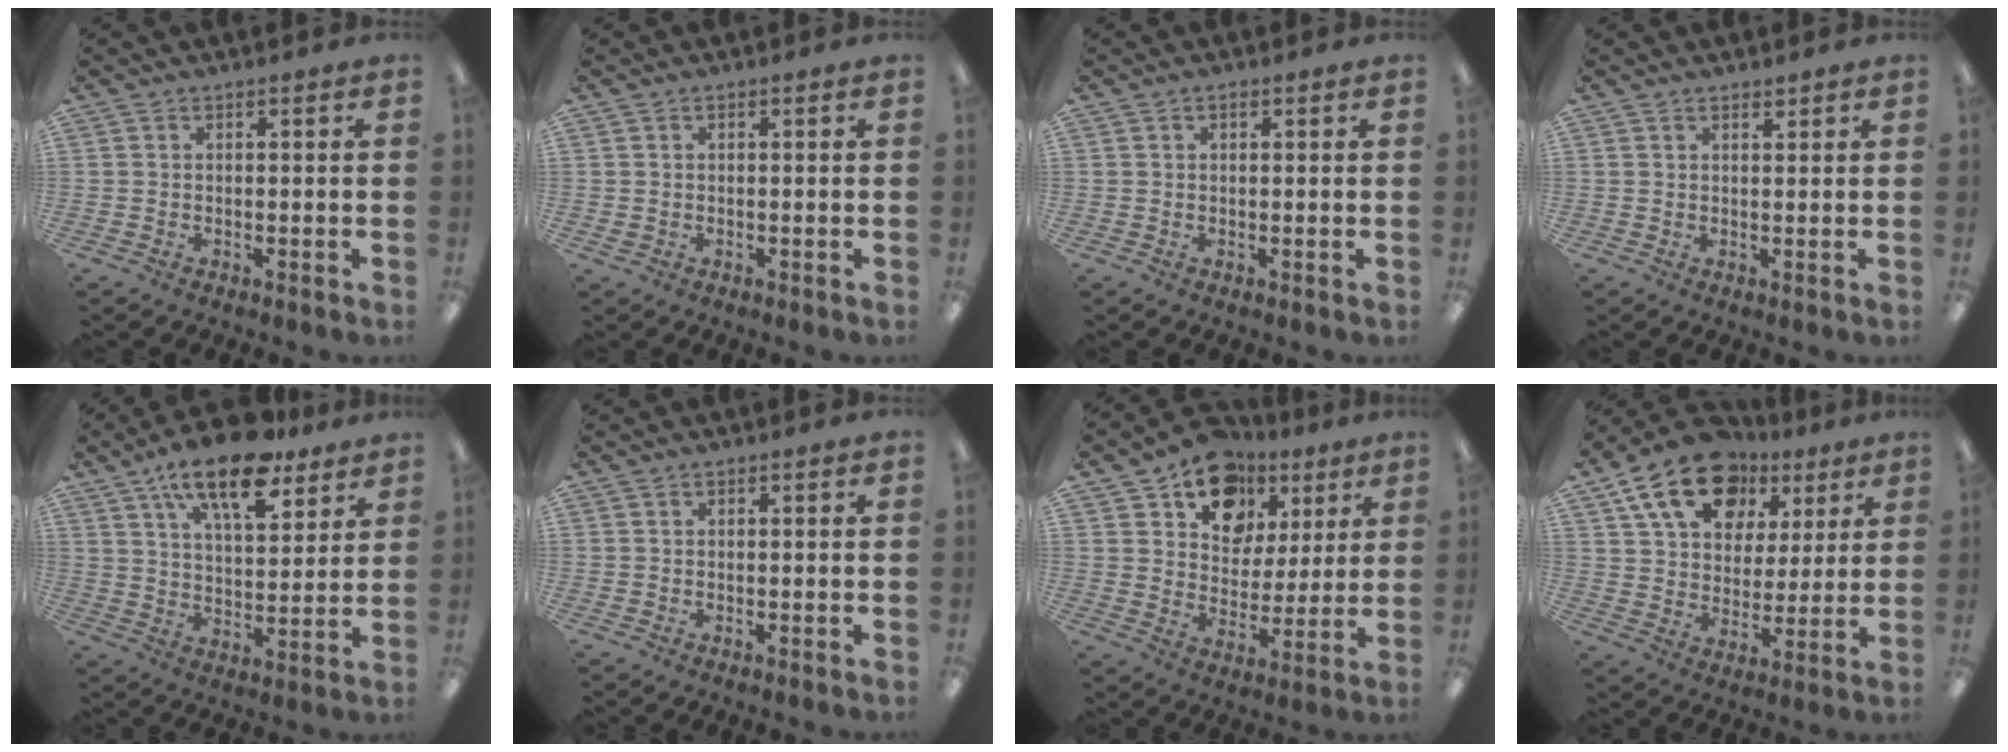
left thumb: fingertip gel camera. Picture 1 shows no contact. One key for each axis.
{"total": 0.5, "fx": 0.2, "fy": 0.4, "fz": 0.2, "tx": -0.004, "ty": 0.005, "tz": 0.003}
{"total": 0.7, "fx": 0.4, "fy": 0.4, "fz": 0.4, "tx": -0.008, "ty": 0.004, "tz": 0.007}
{"total": 1.3, "fx": 1.2, "fy": 0.4, "fz": 0.3, "tx": -0.007, "ty": -0.001, "tz": 0.023}
{"total": 16.6, "fx": 11.6, "fy": 6.7, "fz": 9.9, "tx": -0.154, "ty": -0.056, "tz": 0.193}
{"total": 0.0}
{"total": 13.7, "fx": 8.6, "fy": 9.9, "fz": 4.1, "tx": -0.062, "ty": -0.051, "tz": 0.162}
{"total": 17.5, "fx": 9.9, "fy": 11.9, "fz": 8.2, "tx": -0.133, "ty": -0.045, "tz": 0.183}